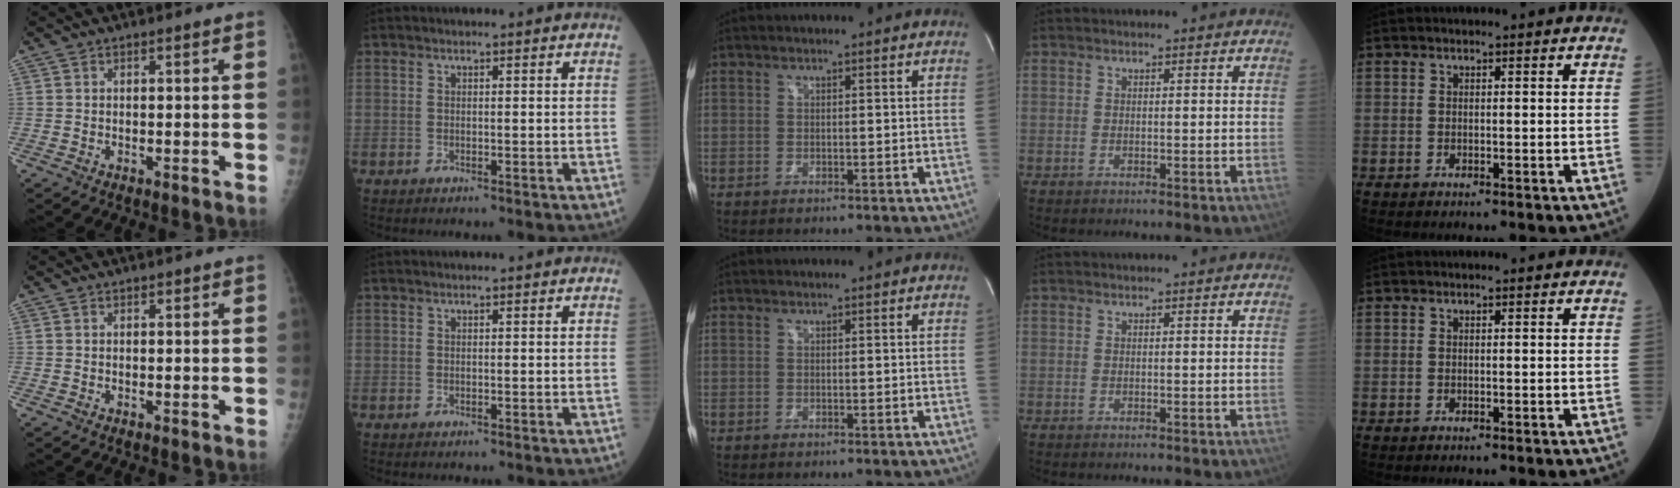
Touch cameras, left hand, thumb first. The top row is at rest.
{}